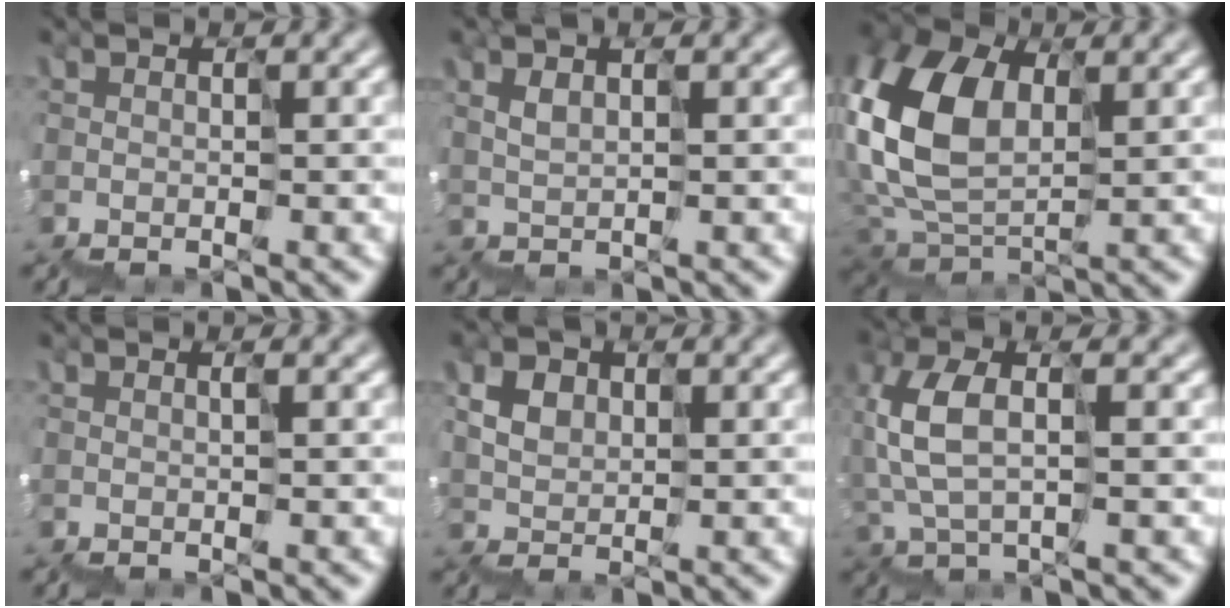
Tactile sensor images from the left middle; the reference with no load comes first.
{"total": 1.2, "force": [1.2, 0.0, 0.2], "torque": [-0.012, 0.020, 0.024]}
{"total": 7.4, "force": [2.2, 5.2, 4.9], "torque": [-0.157, 0.022, 0.039]}
{"total": 0.0}
{"total": 1.3, "force": [1.0, 0.8, 0.0], "torque": [-0.024, 0.017, 0.018]}
{"total": 3.1, "force": [0.4, 1.2, 2.9], "torque": [-0.106, 0.019, 0.002]}